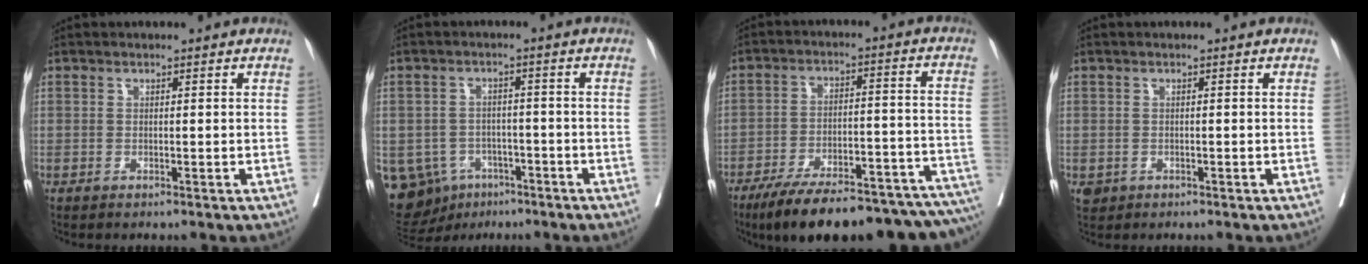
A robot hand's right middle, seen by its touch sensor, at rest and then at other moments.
{"total": 14.4, "force": [-7.0, 11.5, 5.1], "torque": [-0.135, 0.012, -0.091]}
{"total": 26.9, "force": [-21.6, 5.2, 15.1], "torque": [-0.157, 0.006, -0.298]}
{"total": 1.4, "force": [-0.5, 1.2, 0.5], "torque": [-0.009, 0.002, 0.000]}